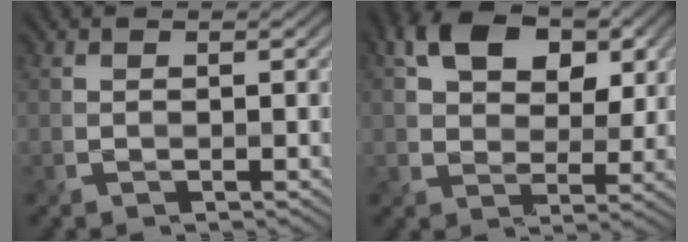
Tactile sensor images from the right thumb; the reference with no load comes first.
{"total": 9.8, "force": [3.9, 6.4, 6.4], "torque": [-0.130, 0.009, 0.060]}